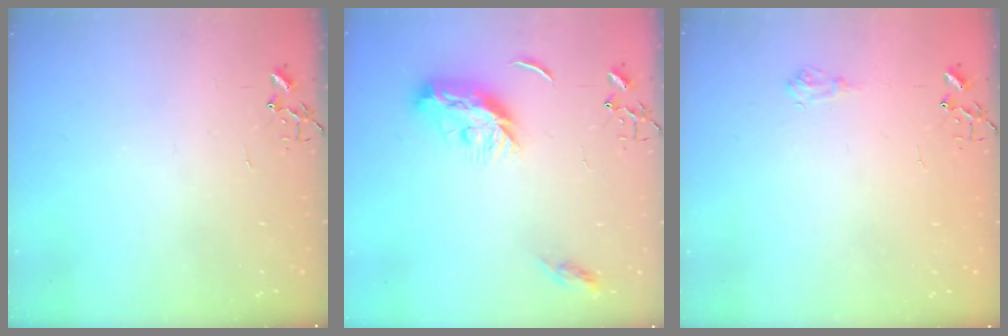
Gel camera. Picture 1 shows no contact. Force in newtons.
{"total": 11.4, "press": 11.4, "slide": 0.8}
{"total": 6.2, "press": 6.2, "slide": 0.8}